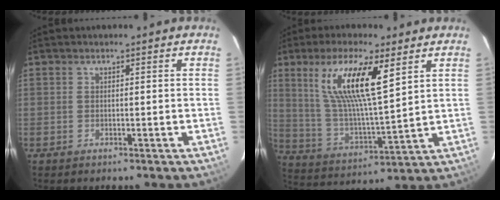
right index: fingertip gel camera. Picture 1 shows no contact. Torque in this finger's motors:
{"motor_torque": [0.35, 0.26, 0.35, 0.15]}